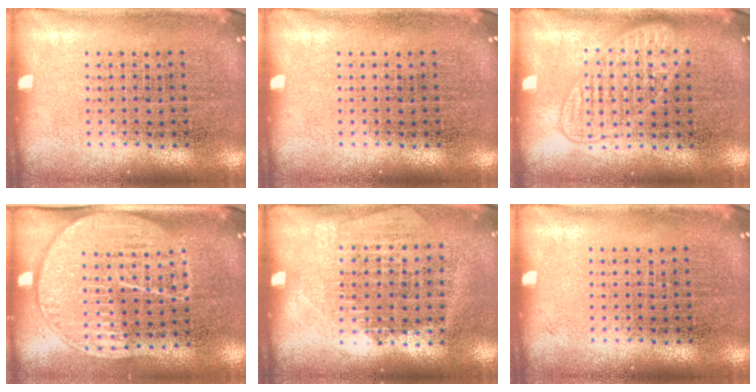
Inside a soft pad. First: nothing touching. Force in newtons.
{"total": 0.0}
{"total": 1.5, "press": 1.4, "slide": 0.2}
{"total": 1.8, "press": 1.5, "slide": 1.0}
{"total": 1.3, "press": 1.1, "slide": 0.6}
{"total": 0.0}